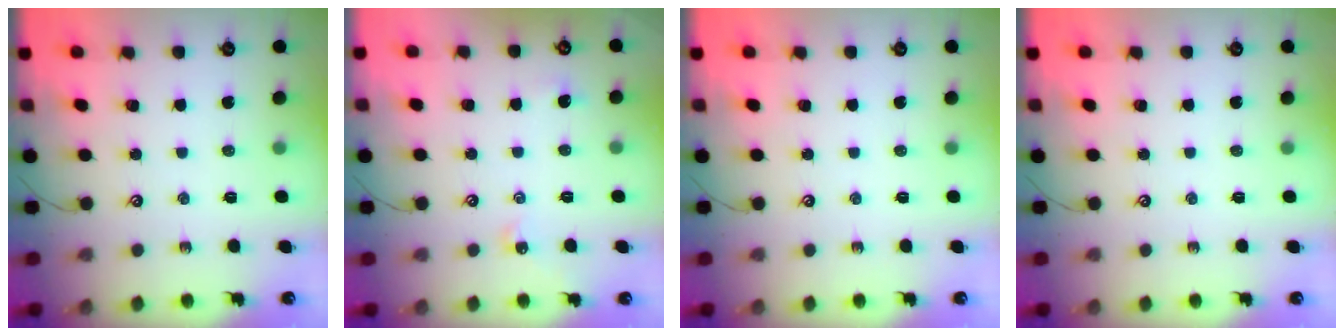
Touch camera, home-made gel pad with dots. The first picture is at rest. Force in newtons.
{"total": 3.1, "press": 3.1, "slide": 0.5}
{"total": 0.0}
{"total": 0.0}